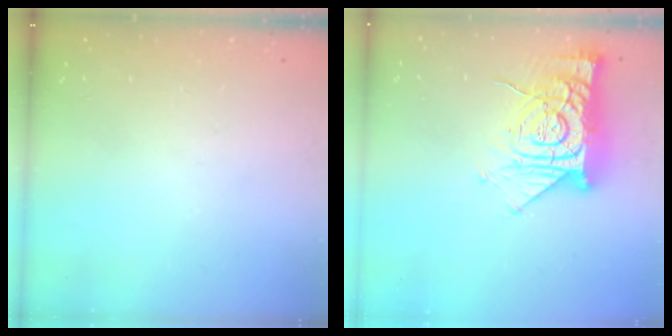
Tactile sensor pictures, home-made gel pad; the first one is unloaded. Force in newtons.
{"total": 15.5, "press": 15.5, "slide": 1.4}